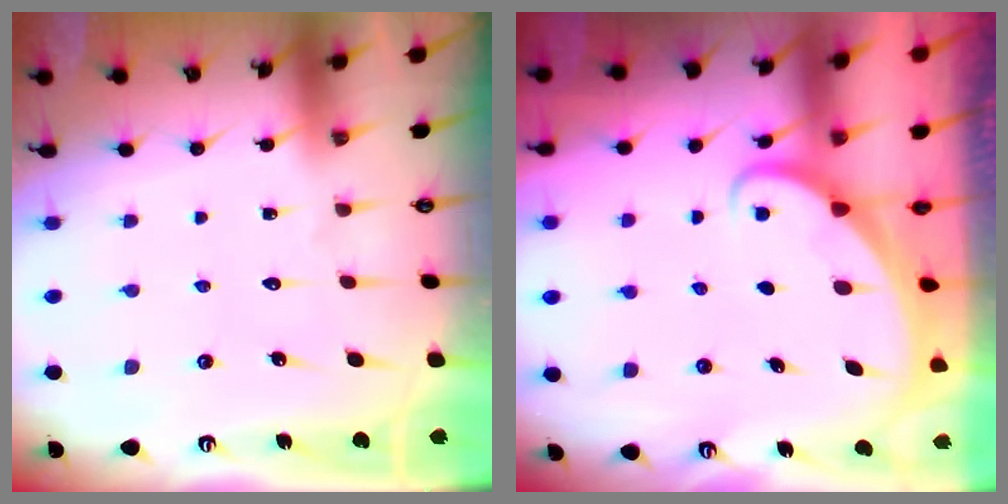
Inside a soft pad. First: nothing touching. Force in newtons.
{"total": 1.8, "press": 1.8, "slide": 0.1}